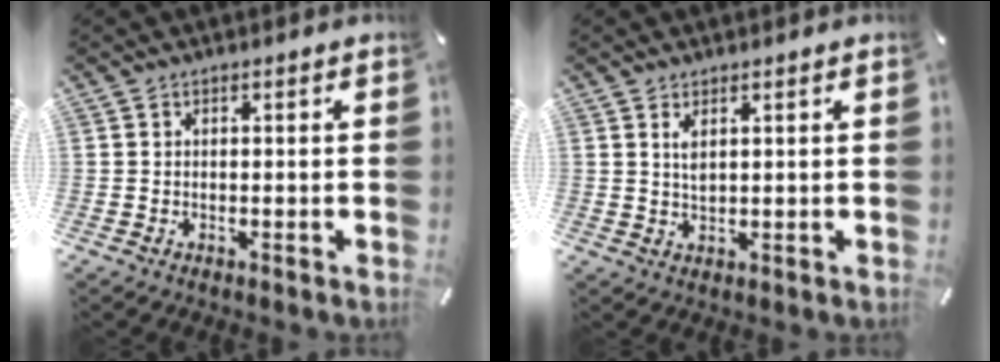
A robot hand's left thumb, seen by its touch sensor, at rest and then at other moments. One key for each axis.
{"total": 2.3, "fx": 1.2, "fy": 0.9, "fz": 1.8, "tx": -0.040, "ty": 0.001, "tz": 0.020}